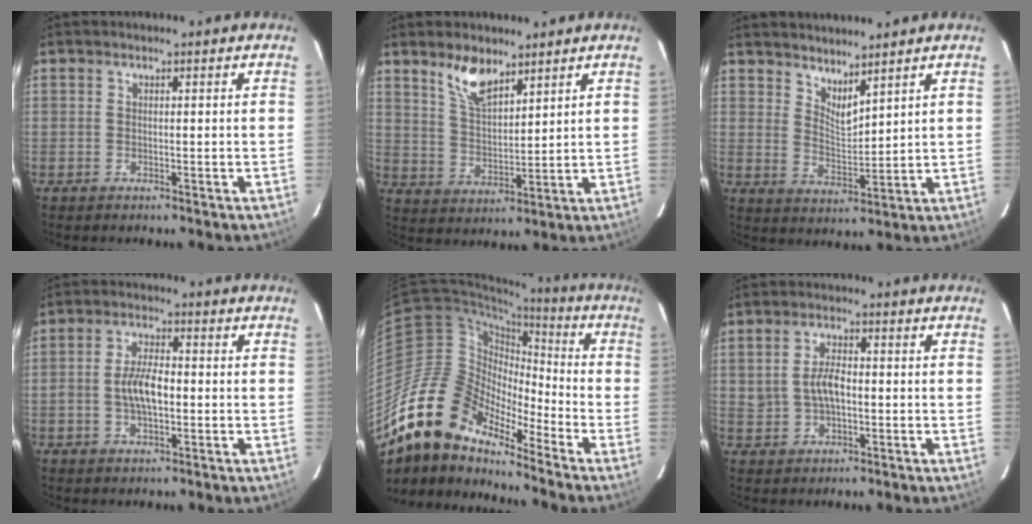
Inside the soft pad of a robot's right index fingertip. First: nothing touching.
{"total": 7.6, "force": [5.5, 2.9, 4.4], "torque": [-0.079, 0.005, 0.112]}
{"total": 5.5, "force": [4.7, 1.4, 2.5], "torque": [-0.037, -0.008, 0.085]}
{"total": 6.5, "force": [-0.9, 3.0, 5.6], "torque": [-0.111, 0.007, -0.013]}
{"total": 17.7, "force": [-14.0, 7.2, 8.0], "torque": [-0.142, 0.003, -0.278]}
{"total": 5.3, "force": [-0.2, 3.1, 4.4], "torque": [-0.088, 0.007, 0.005]}